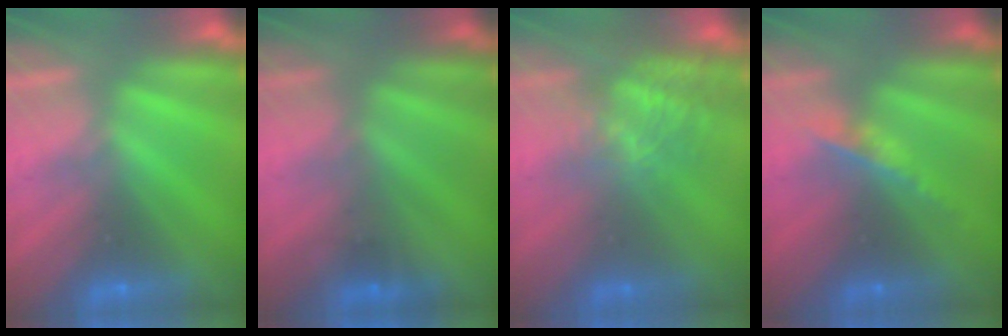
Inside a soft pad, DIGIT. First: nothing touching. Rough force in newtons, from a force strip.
{"total": 1.6}
{"total": 4.7}
{"total": 2.0}